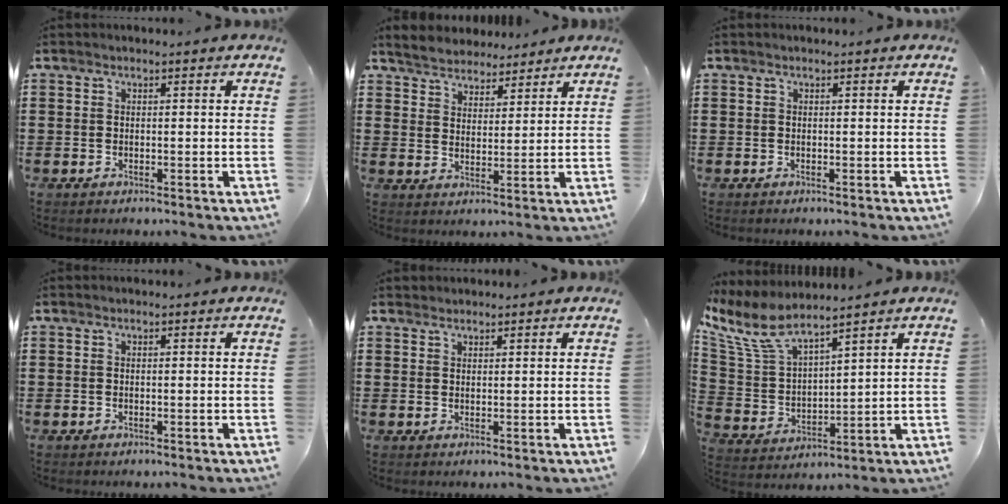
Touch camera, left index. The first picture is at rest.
{"total": 4.3, "force": [4.1, 1.3, -0.2], "torque": [-0.016, -0.010, 0.074]}
{"total": 0.0}
{"total": 0.0}
{"total": 1.3, "force": [1.2, 0.4, 0.0], "torque": [-0.002, 0.001, 0.025]}
{"total": 8.9, "force": [7.2, 2.5, 4.6], "torque": [-0.131, -0.035, 0.125]}